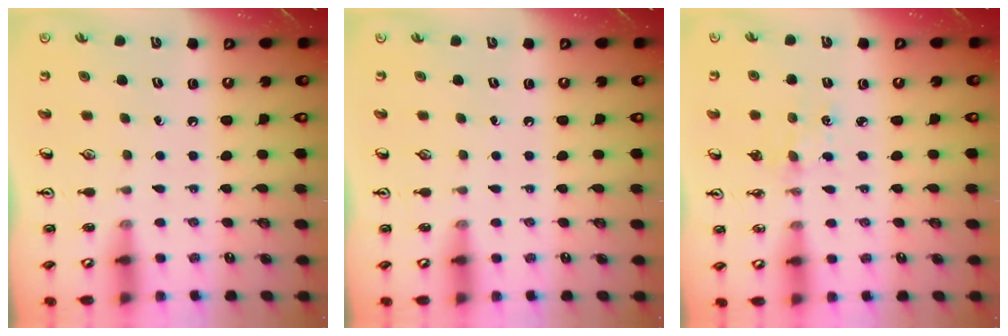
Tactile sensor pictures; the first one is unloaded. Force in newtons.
{"total": 0.0}
{"total": 3.3, "press": 3.3, "slide": 0.5}